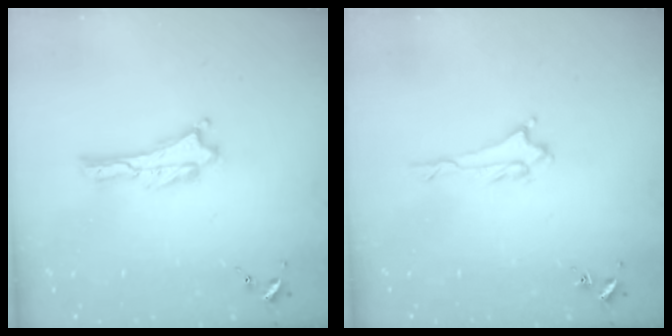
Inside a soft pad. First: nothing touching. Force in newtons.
{"total": 1.6, "press": 1.6, "slide": 0.1}